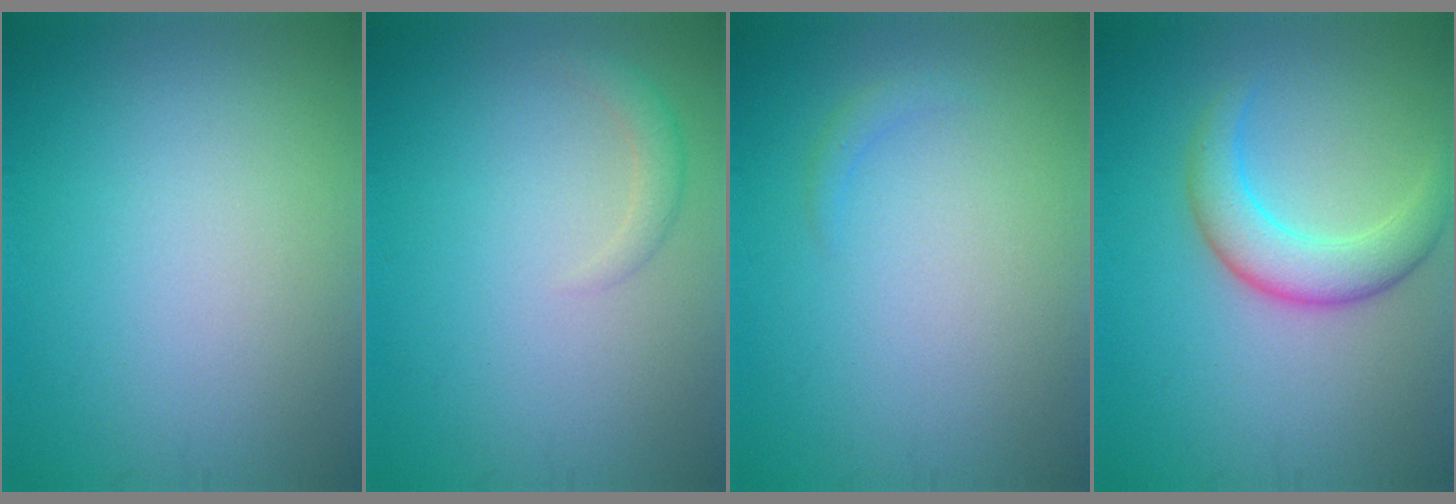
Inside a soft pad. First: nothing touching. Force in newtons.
{"total": 1.4, "press": 1.4, "slide": 0.1}
{"total": 0.8, "press": 0.8, "slide": 0.1}
{"total": 4.3, "press": 4.3, "slide": 0.1}